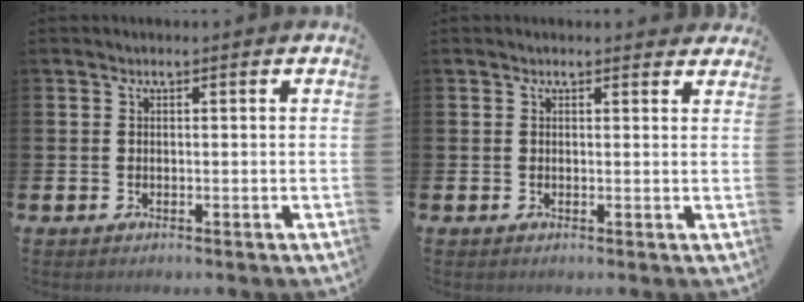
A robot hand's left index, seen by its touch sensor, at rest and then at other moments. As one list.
[{"total": 0.9, "force": [0.8, 0.2, 0.1], "torque": [0.005, 0.000, 0.014]}]